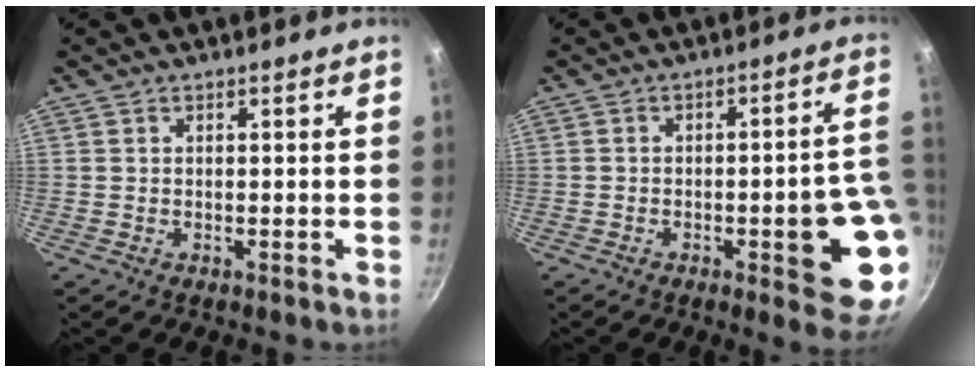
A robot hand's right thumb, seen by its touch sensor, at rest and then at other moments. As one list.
[{"total": 13.5, "force": [-3.4, 3.7, 12.5], "torque": [-0.113, 0.027, -0.042]}]